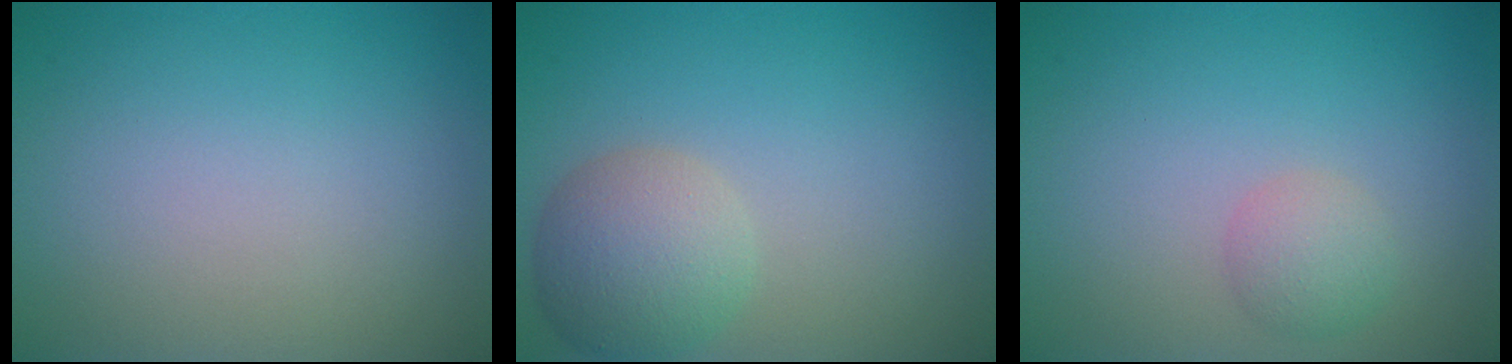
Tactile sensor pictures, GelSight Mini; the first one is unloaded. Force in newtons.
{"total": 4.5, "press": 4.5, "slide": 0.1}
{"total": 1.9, "press": 1.9, "slide": 0.1}